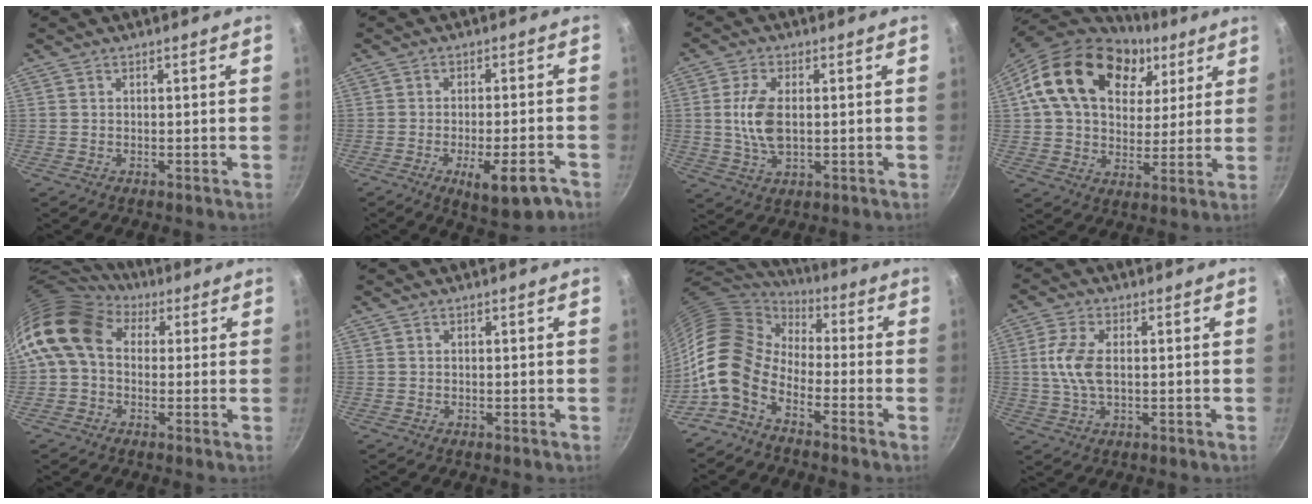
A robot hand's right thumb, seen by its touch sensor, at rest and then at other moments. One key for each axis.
{"total": 9.5, "fx": -4.8, "fy": 2.9, "fz": 7.6, "tx": -0.094, "ty": 0.014, "tz": -0.062}
{"total": 8.0, "fx": 0.5, "fy": 4.3, "fz": 6.8, "tx": -0.138, "ty": -0.002, "tz": 0.011}
{"total": 23.4, "fx": 9.3, "fy": 16.1, "fz": 14.3, "tx": -0.226, "ty": -0.004, "tz": 0.152}
{"total": 12.0, "fx": 2.7, "fy": 9.1, "fz": 7.4, "tx": -0.121, "ty": 0.012, "tz": 0.025}
{"total": 0.0}
{"total": 13.3, "fx": -6.7, "fy": 8.1, "fz": 8.2, "tx": -0.136, "ty": 0.060, "tz": -0.148}
{"total": 7.3, "fx": 0.5, "fy": 3.7, "fz": 6.3, "tx": -0.134, "ty": 0.005, "tz": 0.008}